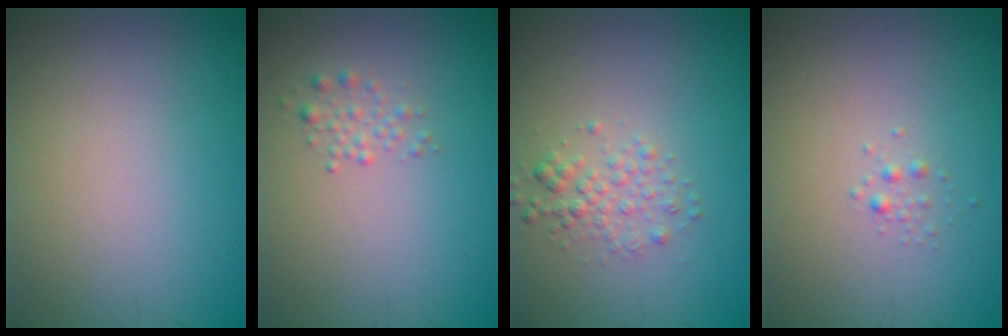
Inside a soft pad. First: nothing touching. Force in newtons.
{"total": 1.2, "press": 1.1, "slide": 0.1}
{"total": 2.0, "press": 2.0, "slide": 0.1}
{"total": 0.7, "press": 0.7, "slide": 0.0}